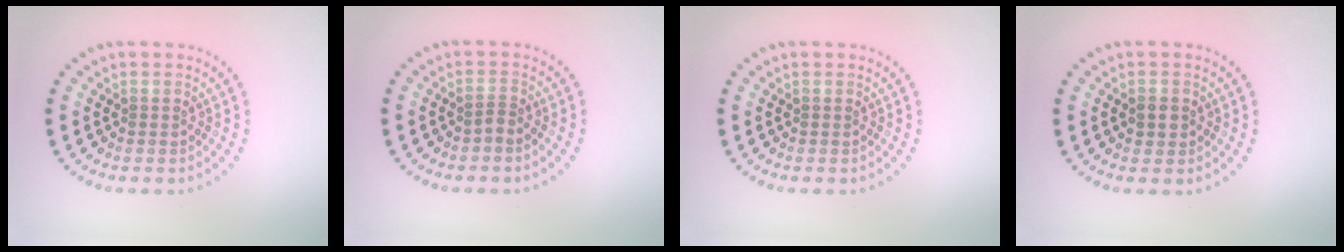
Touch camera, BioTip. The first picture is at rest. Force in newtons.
{"total": 0.6, "press": 0.3, "slide": 0.5}
{"total": 0.0}
{"total": 1.5, "press": 1.4, "slide": 0.4}